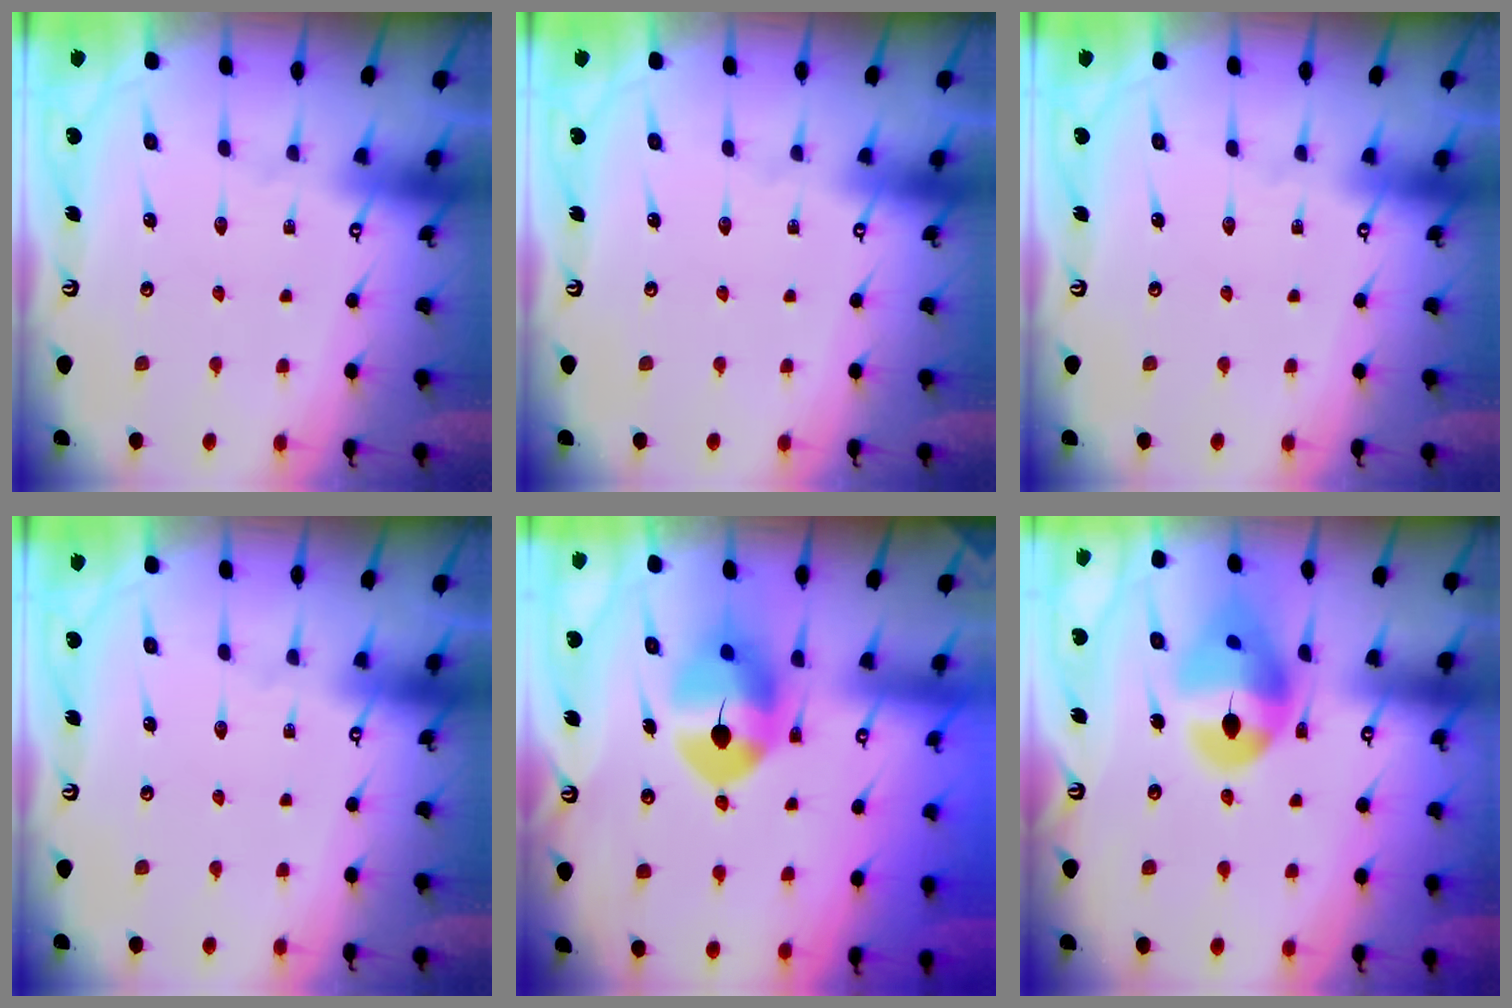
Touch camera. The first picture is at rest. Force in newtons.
{"total": 0.0}
{"total": 0.0}
{"total": 0.0}
{"total": 9.8, "press": 9.7, "slide": 1.5}
{"total": 15.4, "press": 15.2, "slide": 2.2}